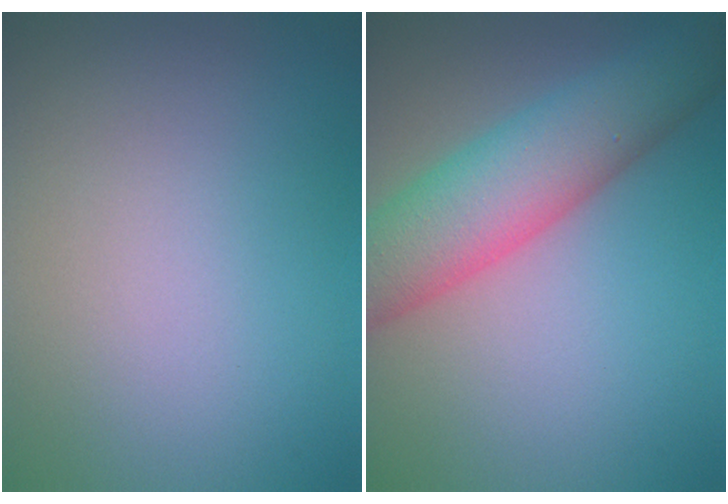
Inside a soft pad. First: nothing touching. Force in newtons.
{"total": 8.2, "press": 8.2, "slide": 0.3}